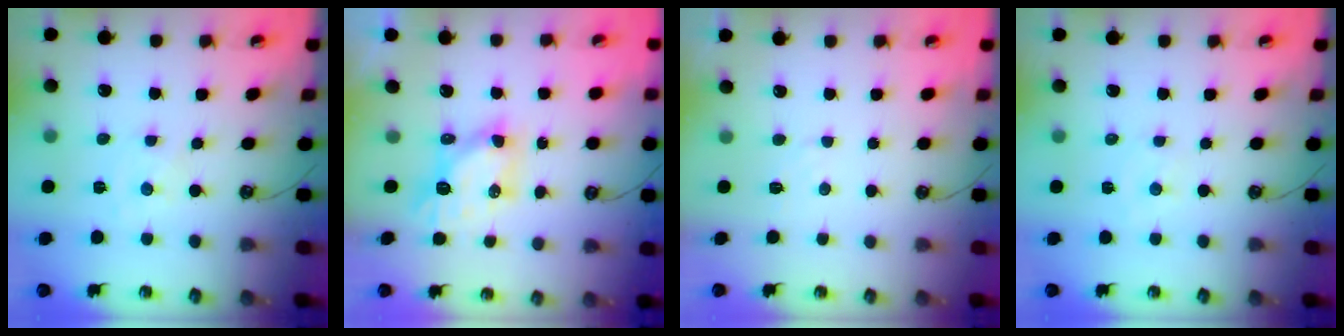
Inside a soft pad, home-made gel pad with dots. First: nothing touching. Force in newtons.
{"total": 6.6, "press": 6.6, "slide": 0.1}
{"total": 4.5, "press": 4.5, "slide": 0.7}
{"total": 1.8, "press": 1.8, "slide": 0.3}